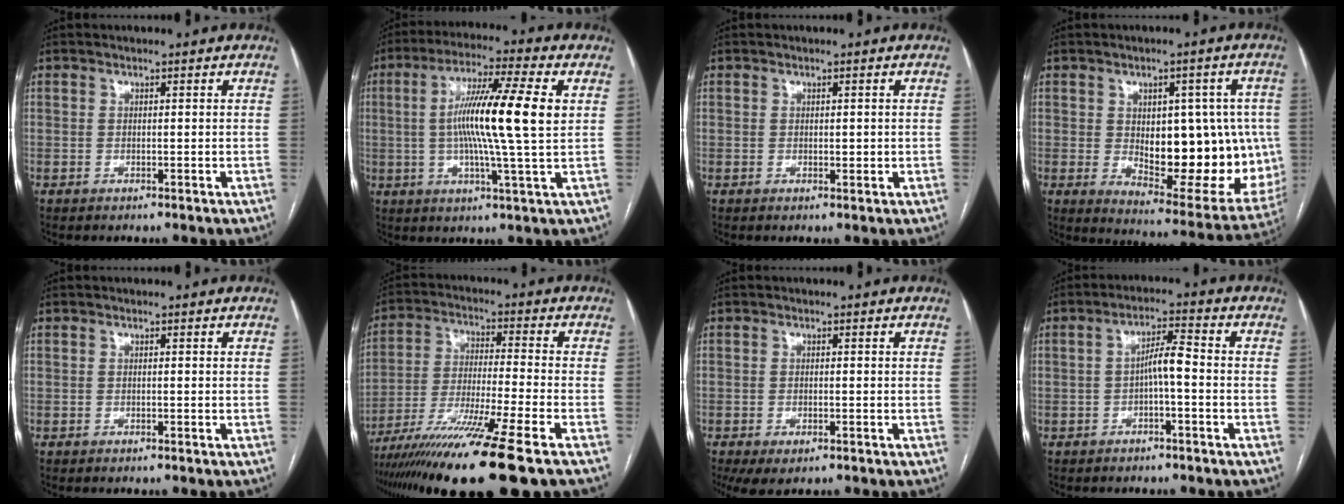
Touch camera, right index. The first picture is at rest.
{"total": 14.1, "force": [1.6, -0.3, 14.0], "torque": [-0.251, 0.007, 0.021]}
{"total": 1.1, "force": [0.0, 0.7, 0.9], "torque": [-0.011, -0.001, 0.001]}
{"total": 19.6, "force": [-0.6, 9.0, 17.4], "torque": [-0.203, 0.007, 0.020]}
{"total": 0.0}
{"total": 17.8, "force": [-12.5, -1.2, 12.6], "torque": [-0.215, -0.052, -0.216]}
{"total": 4.0, "force": [-2.3, 1.5, 2.8], "torque": [-0.047, -0.009, -0.033]}
{"total": 4.1, "force": [-0.9, 0.5, 4.0], "torque": [-0.068, 0.015, -0.013]}